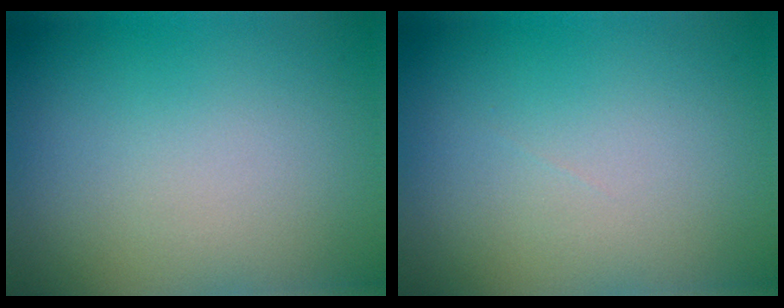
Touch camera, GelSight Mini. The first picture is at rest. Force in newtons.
{"total": 0.0}